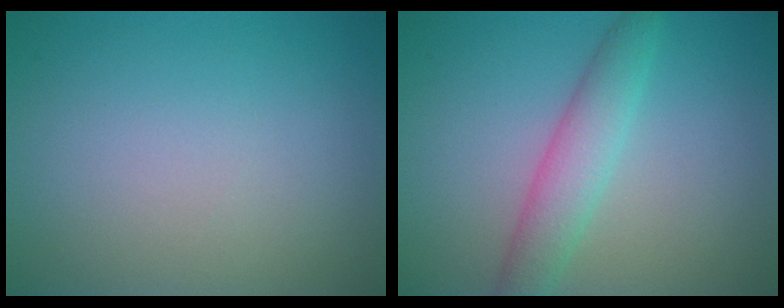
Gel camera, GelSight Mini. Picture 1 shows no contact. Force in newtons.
{"total": 3.6, "press": 3.6, "slide": 0.3}